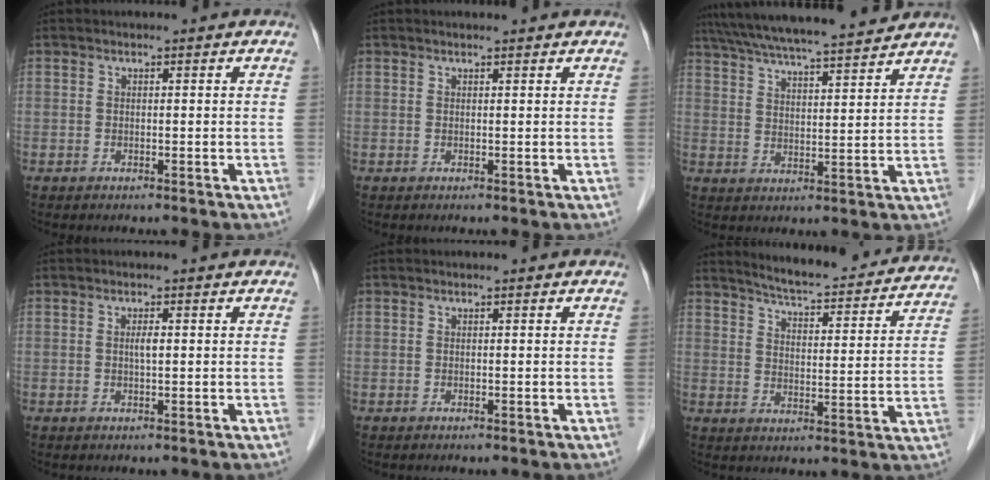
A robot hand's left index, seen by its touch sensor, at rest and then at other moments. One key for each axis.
{"total": 1.5, "fx": 1.5, "fy": 0.1, "fz": 0.4, "tx": -0.010, "ty": 0.007, "tz": 0.017}
{"total": 18.2, "fx": 16.3, "fy": 0.9, "fz": 8.0, "tx": -0.141, "ty": 0.026, "tz": 0.246}
{"total": 1.1, "fx": -0.1, "fy": 0.1, "fz": 1.1, "tx": -0.022, "ty": -0.003, "tz": -0.002}
{"total": 0.0}
{"total": 20.4, "fx": 19.0, "fy": 2.9, "fz": 6.8, "tx": -0.087, "ty": -0.036, "tz": 0.235}